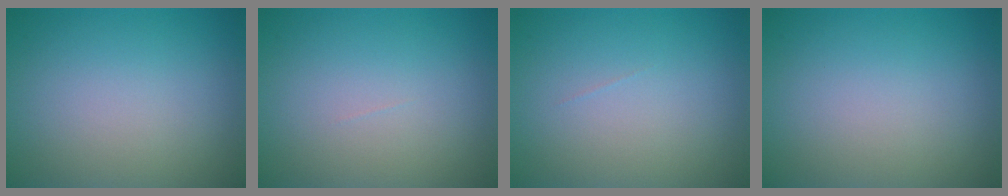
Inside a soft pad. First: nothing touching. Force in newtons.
{"total": 0.0}
{"total": 0.0}
{"total": 0.0}